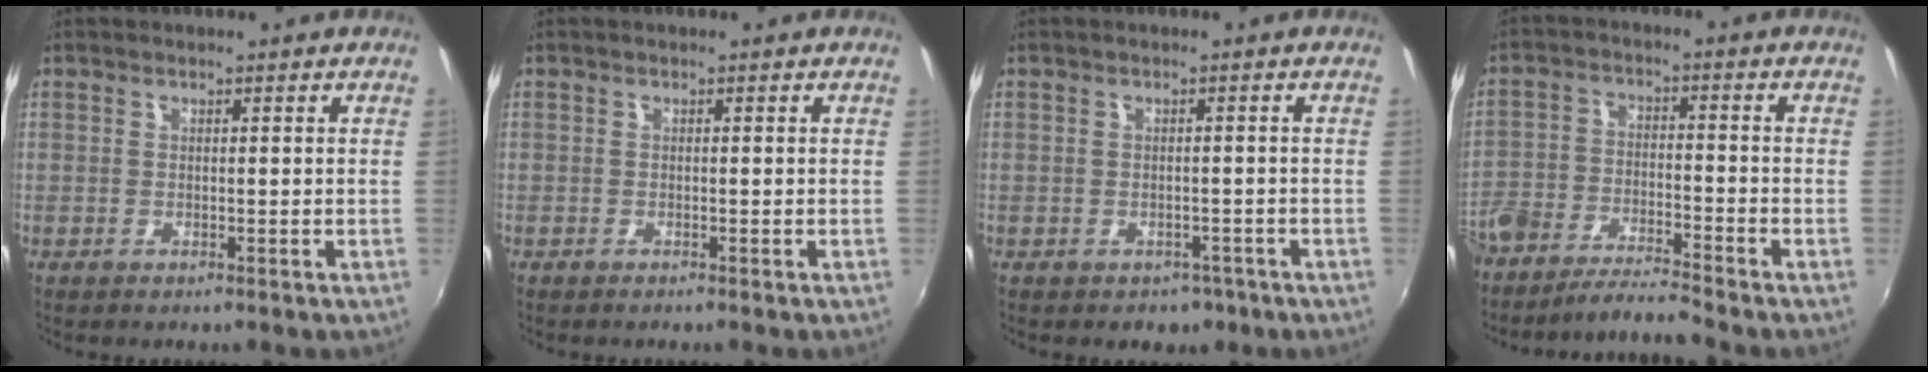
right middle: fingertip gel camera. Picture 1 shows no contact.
{"total": 0.0}
{"total": 3.5, "force": [-2.3, 2.5, 1.1], "torque": [-0.025, -0.005, -0.023]}
{"total": 7.0, "force": [-6.4, 0.7, 2.7], "torque": [-0.076, 0.000, -0.129]}